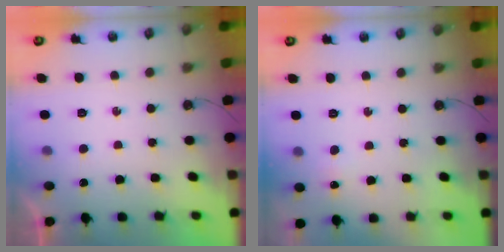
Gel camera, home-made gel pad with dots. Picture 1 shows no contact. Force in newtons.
{"total": 3.7, "press": 3.7, "slide": 0.5}